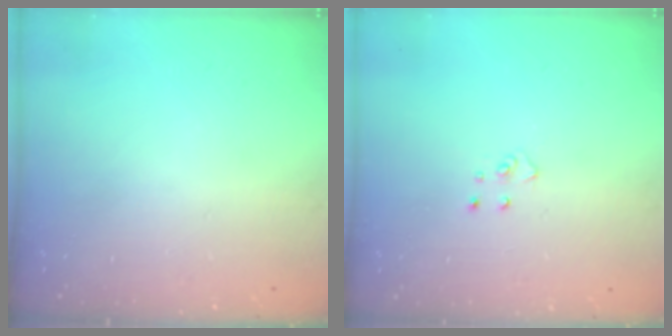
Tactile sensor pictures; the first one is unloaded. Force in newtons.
{"total": 4.7, "press": 4.6, "slide": 0.4}